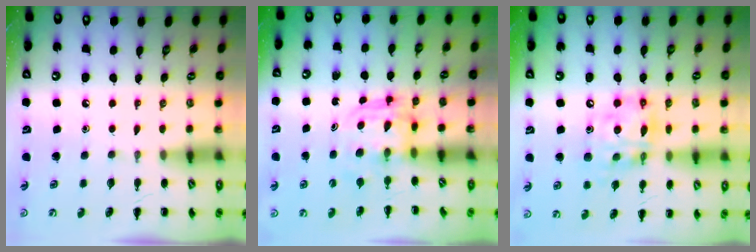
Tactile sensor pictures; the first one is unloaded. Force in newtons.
{"total": 3.6, "press": 3.6, "slide": 0.2}
{"total": 14.5, "press": 14.0, "slide": 3.6}